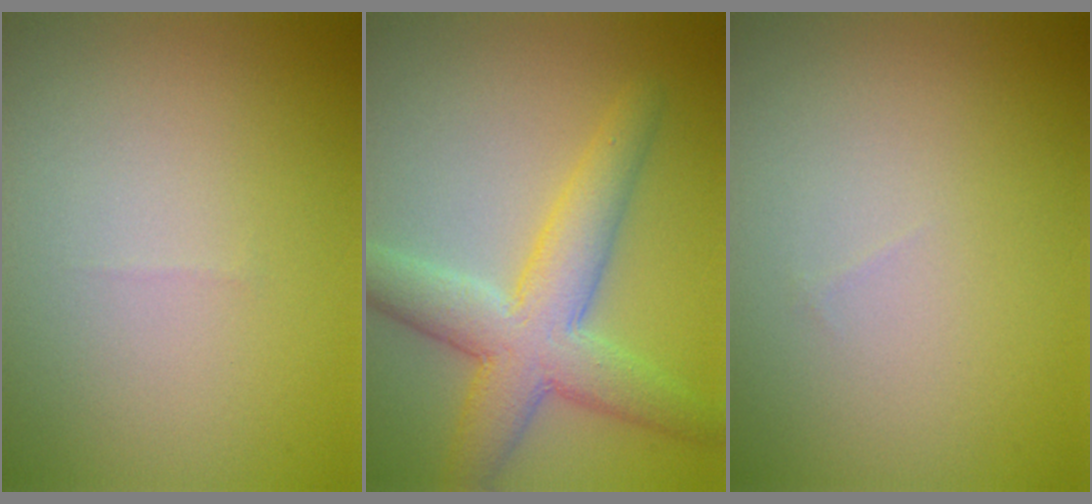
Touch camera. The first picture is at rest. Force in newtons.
{"total": 6.5, "press": 6.5, "slide": 0.1}
{"total": 0.0}